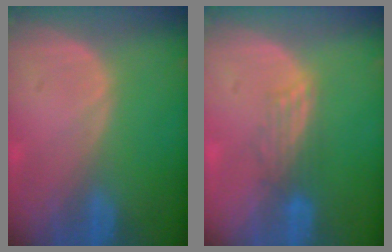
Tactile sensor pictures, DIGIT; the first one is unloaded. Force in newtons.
{"total": 2.7, "press": 2.7, "slide": 0.4}